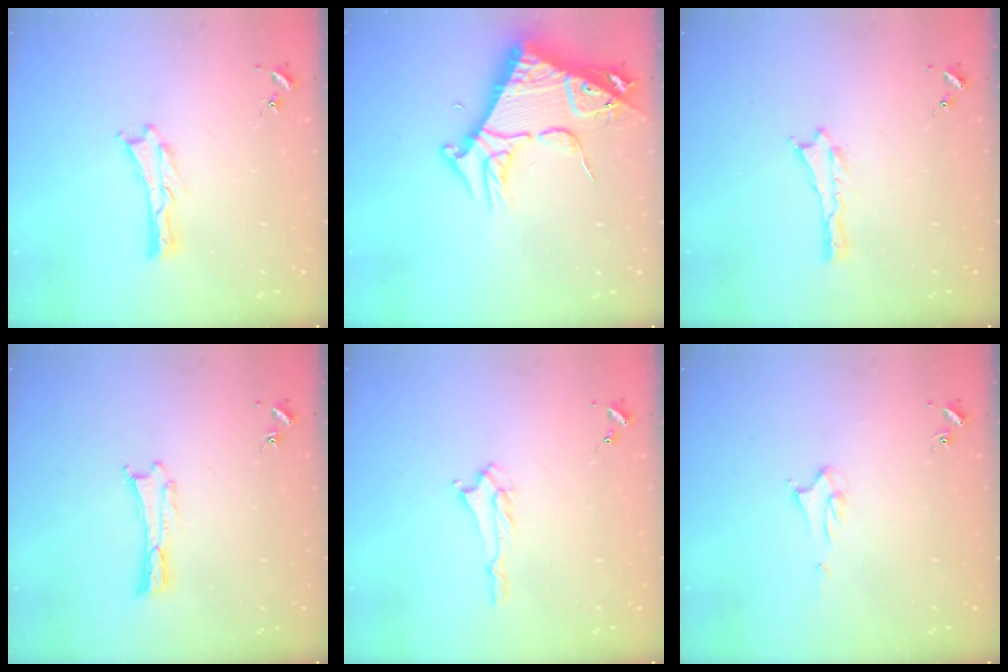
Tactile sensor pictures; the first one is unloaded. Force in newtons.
{"total": 9.9, "press": 9.9, "slide": 1.1}
{"total": 0.0}
{"total": 0.0}
{"total": 1.4, "press": 1.3, "slide": 0.2}
{"total": 1.9, "press": 1.9, "slide": 0.1}